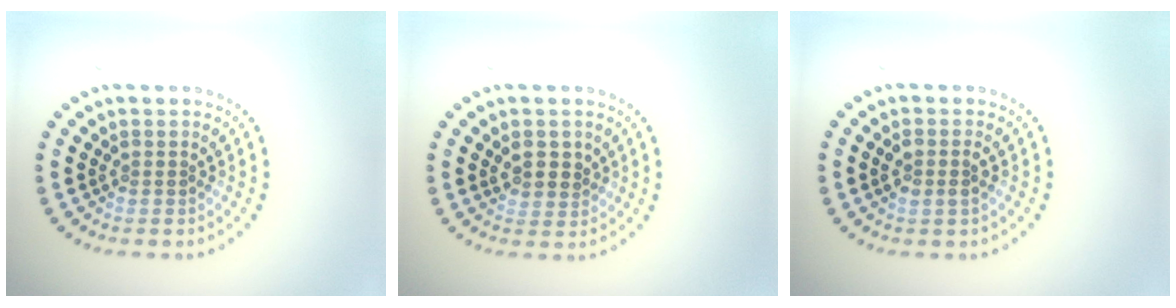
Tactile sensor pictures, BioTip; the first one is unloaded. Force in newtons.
{"total": 2.3, "press": 2.2, "slide": 0.7}
{"total": 1.4, "press": 1.3, "slide": 0.5}